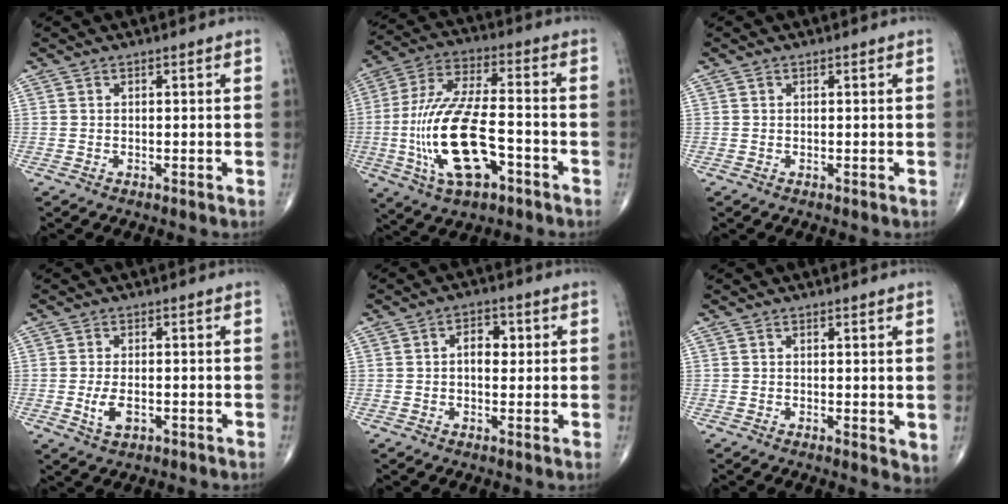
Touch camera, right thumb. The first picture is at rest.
{"total": 18.7, "force": [-5.3, 7.8, 16.2], "torque": [-0.333, 0.032, -0.088]}
{"total": 0.0}
{"total": 3.9, "force": [-1.0, 2.0, 3.2], "torque": [-0.063, -0.002, -0.014]}
{"total": 4.6, "force": [0.6, 3.0, 3.5], "torque": [-0.038, 0.008, 0.005]}
{"total": 2.7, "force": [0.5, 1.2, 2.4], "torque": [-0.030, -0.010, 0.007]}